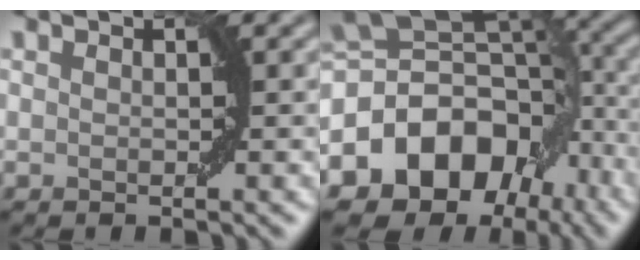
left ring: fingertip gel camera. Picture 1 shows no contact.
{"total": 13.0, "force": [-5.7, 9.5, 6.9], "torque": [-0.128, 0.006, -0.101]}